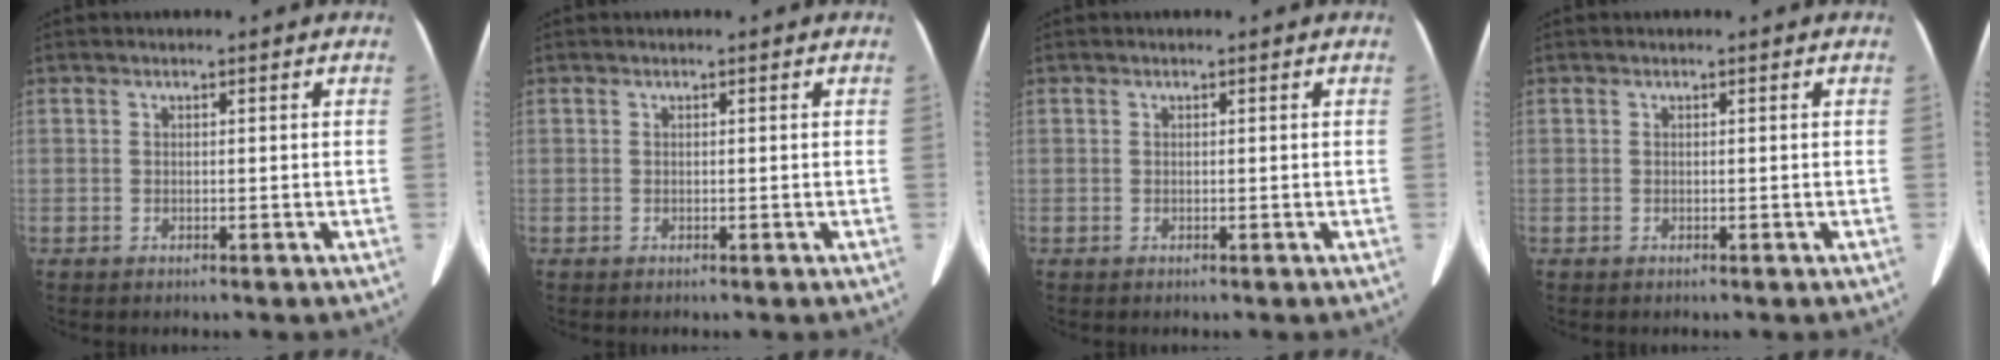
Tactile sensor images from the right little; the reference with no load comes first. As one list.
[{"total": 0.0}, {"total": 0.0}, {"total": 0.0}]